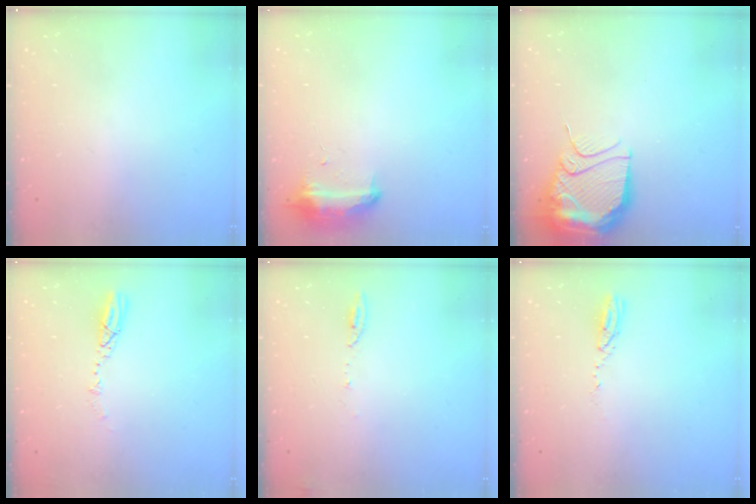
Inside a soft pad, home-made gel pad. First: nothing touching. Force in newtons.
{"total": 8.7, "press": 8.7, "slide": 0.3}
{"total": 15.8, "press": 15.6, "slide": 2.5}
{"total": 5.5, "press": 5.4, "slide": 0.5}
{"total": 5.5, "press": 5.4, "slide": 1.1}
{"total": 3.7, "press": 3.7, "slide": 0.2}